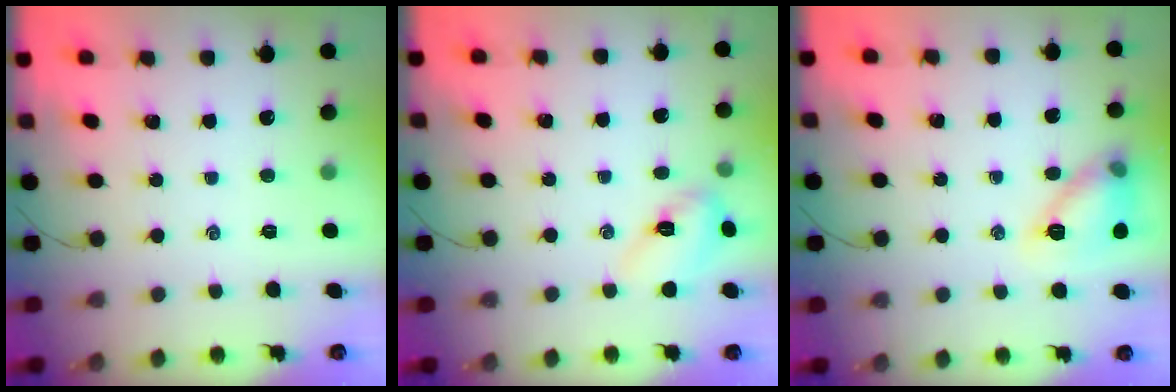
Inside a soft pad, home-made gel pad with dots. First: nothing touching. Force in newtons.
{"total": 7.1, "press": 7.1, "slide": 0.1}
{"total": 12.3, "press": 12.3, "slide": 0.5}